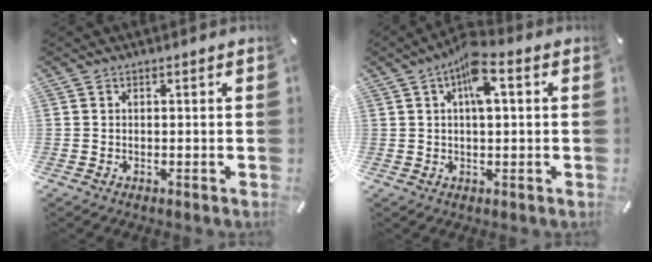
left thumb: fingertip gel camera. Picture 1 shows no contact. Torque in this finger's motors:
{"motor_torque": [0.06, 0.62, 1.01, -0.20, 0.29]}